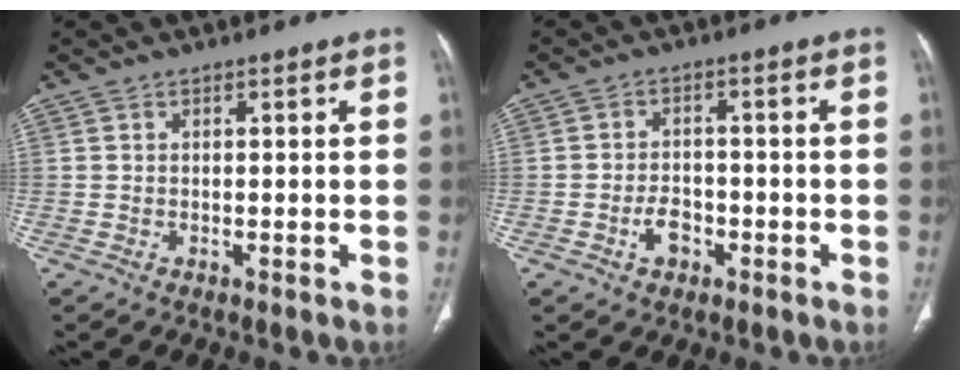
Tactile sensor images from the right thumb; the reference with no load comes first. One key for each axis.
{"total": 4.1, "fx": -1.8, "fy": 3.0, "fz": 2.2, "tx": -0.021, "ty": 0.019, "tz": -0.031}